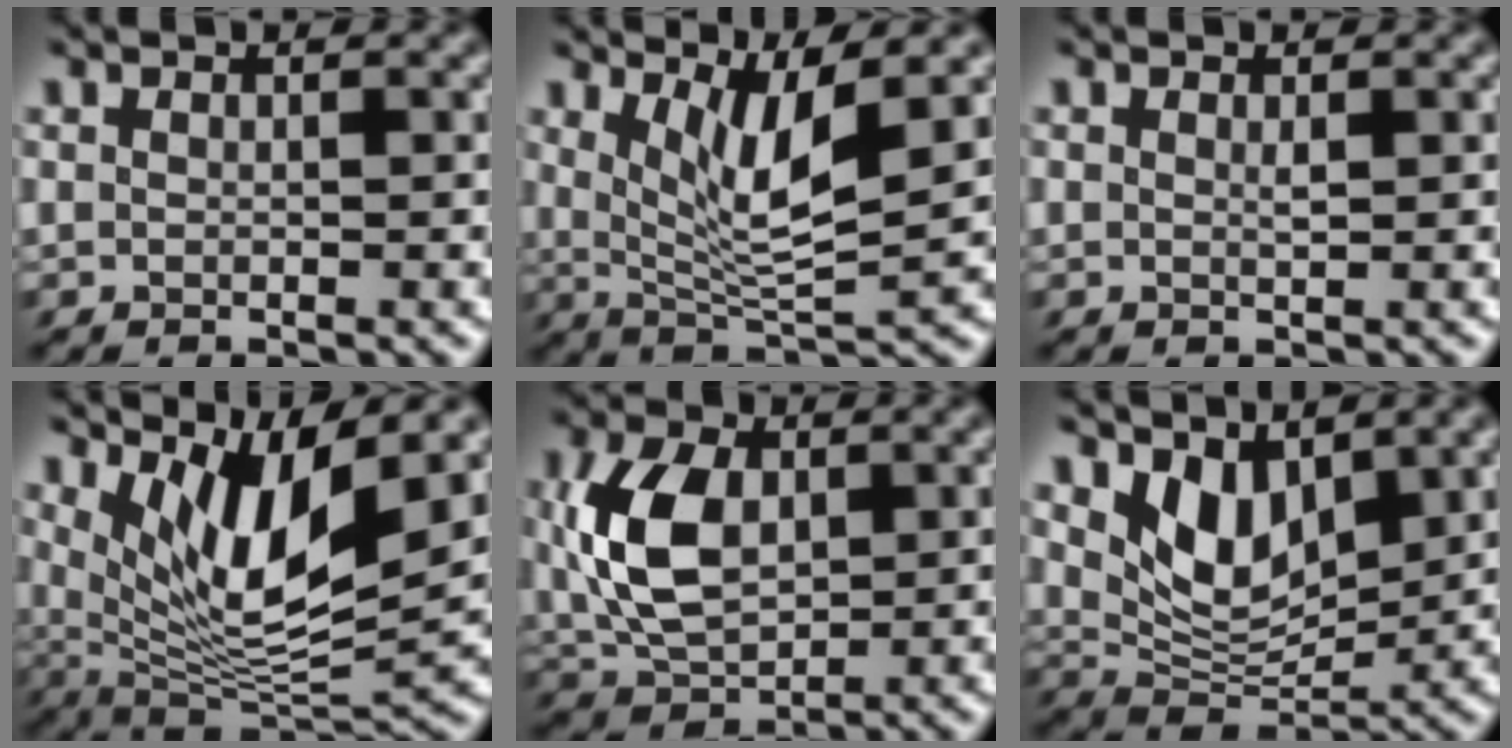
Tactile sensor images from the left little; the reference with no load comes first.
{"total": 5.4, "force": [2.2, 0.7, 4.9], "torque": [-0.092, -0.019, 0.041]}
{"total": 0.5, "force": [0.2, 0.1, 0.5], "torque": [-0.010, -0.002, 0.005]}
{"total": 9.1, "force": [4.5, 2.1, 7.7], "torque": [-0.133, -0.009, 0.085]}
{"total": 7.0, "force": [0.5, 4.2, 5.6], "torque": [-0.121, 0.009, -0.003]}
{"total": 5.1, "force": [2.5, 2.3, 3.9], "torque": [-0.069, -0.015, 0.038]}